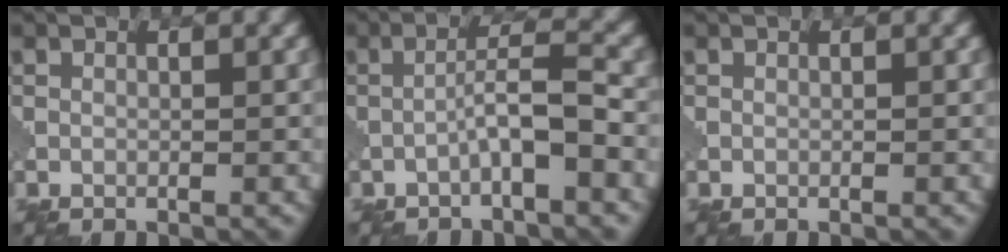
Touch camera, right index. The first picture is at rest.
{"total": 3.5, "force": [-1.5, 0.3, 3.2], "torque": [-0.056, 0.017, -0.033]}
{"total": 0.0}